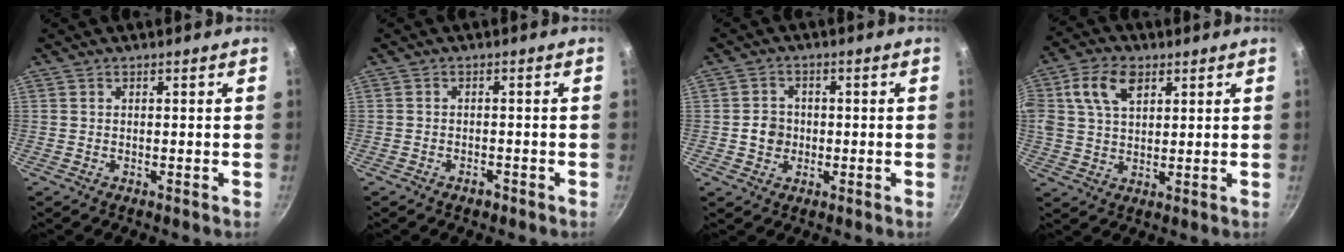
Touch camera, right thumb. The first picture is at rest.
{"total": 1.7, "force": [-1.2, 0.9, 0.8], "torque": [-0.011, 0.014, -0.016]}
{"total": 4.2, "force": [-0.5, 3.8, 1.7], "torque": [-0.008, 0.010, -0.011]}
{"total": 9.7, "force": [3.7, 6.1, 6.6], "torque": [-0.117, 0.006, 0.063]}